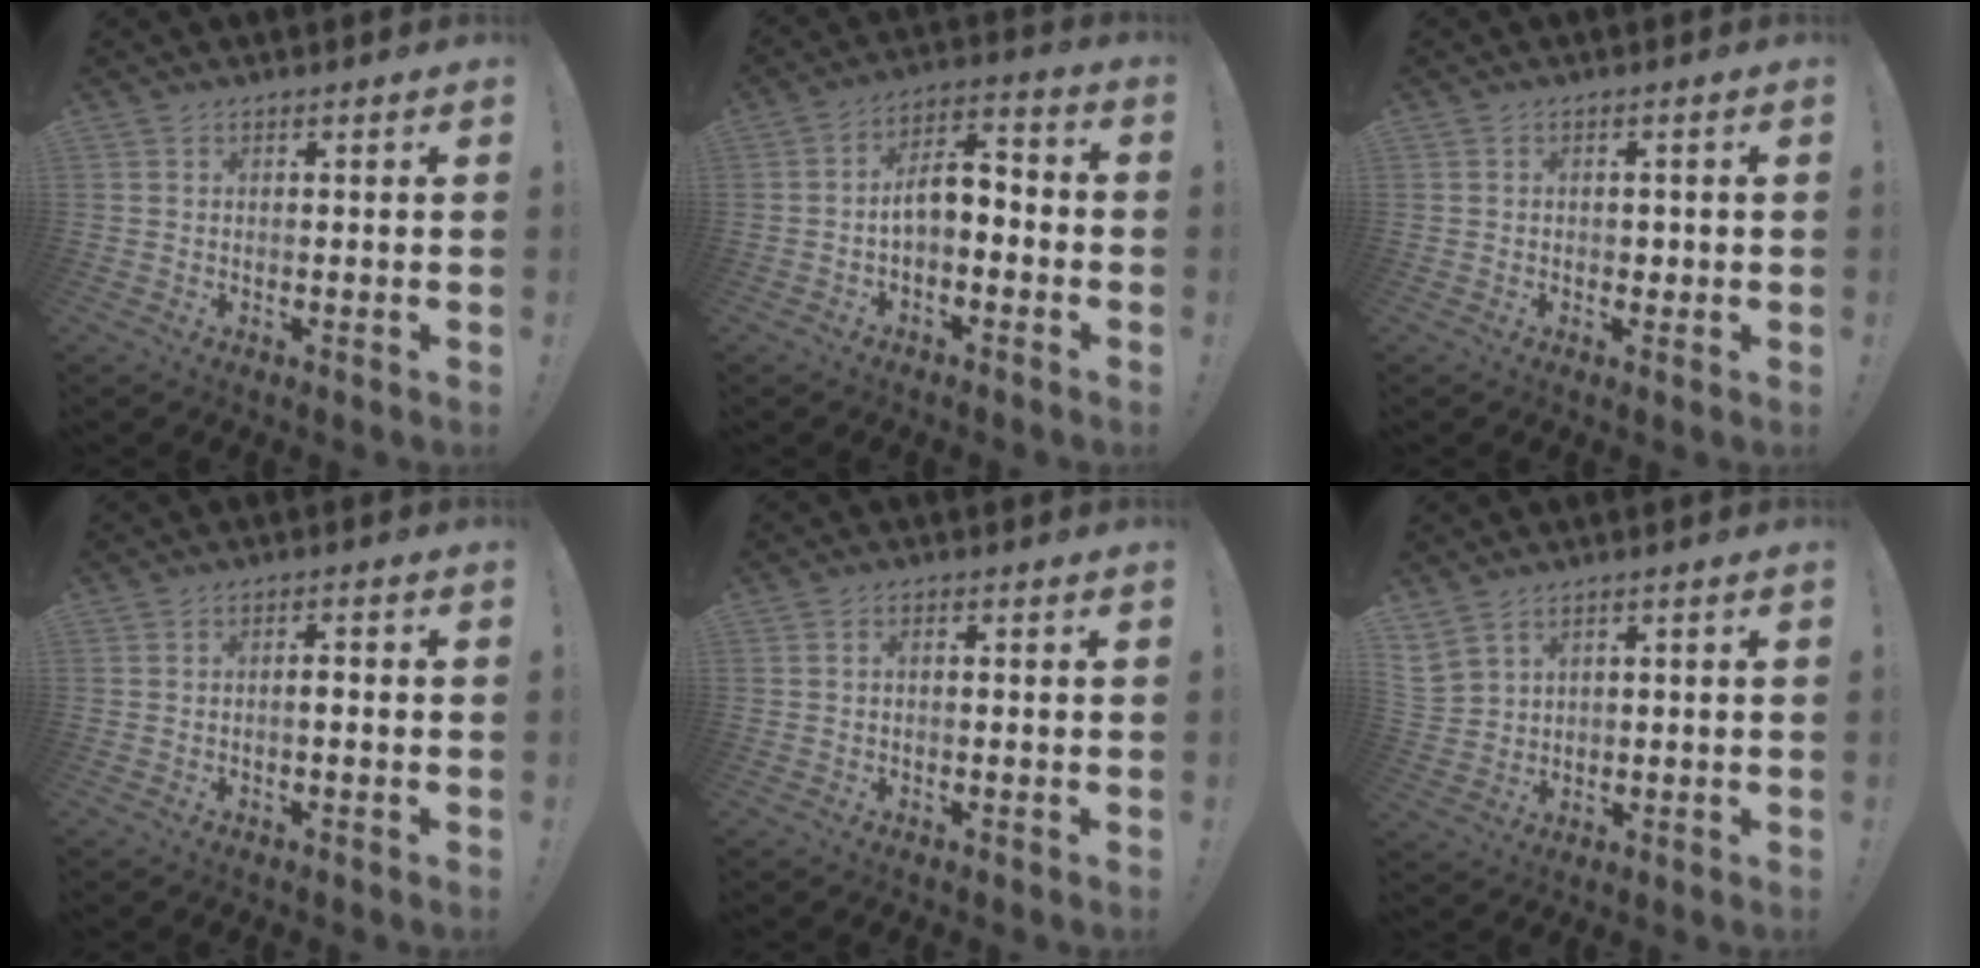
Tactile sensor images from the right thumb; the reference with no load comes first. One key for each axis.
{"total": 7.1, "fx": -1.7, "fy": 3.8, "fz": 5.7, "tx": -0.091, "ty": 0.010, "tz": -0.027}
{"total": 1.6, "fx": -0.3, "fy": 1.3, "fz": 0.8, "tx": -0.008, "ty": 0.002, "tz": -0.008}
{"total": 2.2, "fx": -0.8, "fy": 0.5, "fz": 2.0, "tx": -0.031, "ty": 0.003, "tz": -0.017}
{"total": 1.0, "fx": -0.4, "fy": 0.3, "fz": 0.9, "tx": -0.019, "ty": 0.003, "tz": -0.007}
{"total": 5.1, "fx": 3.4, "fy": 3.1, "fz": 2.1, "tx": -0.047, "ty": -0.017, "tz": 0.068}